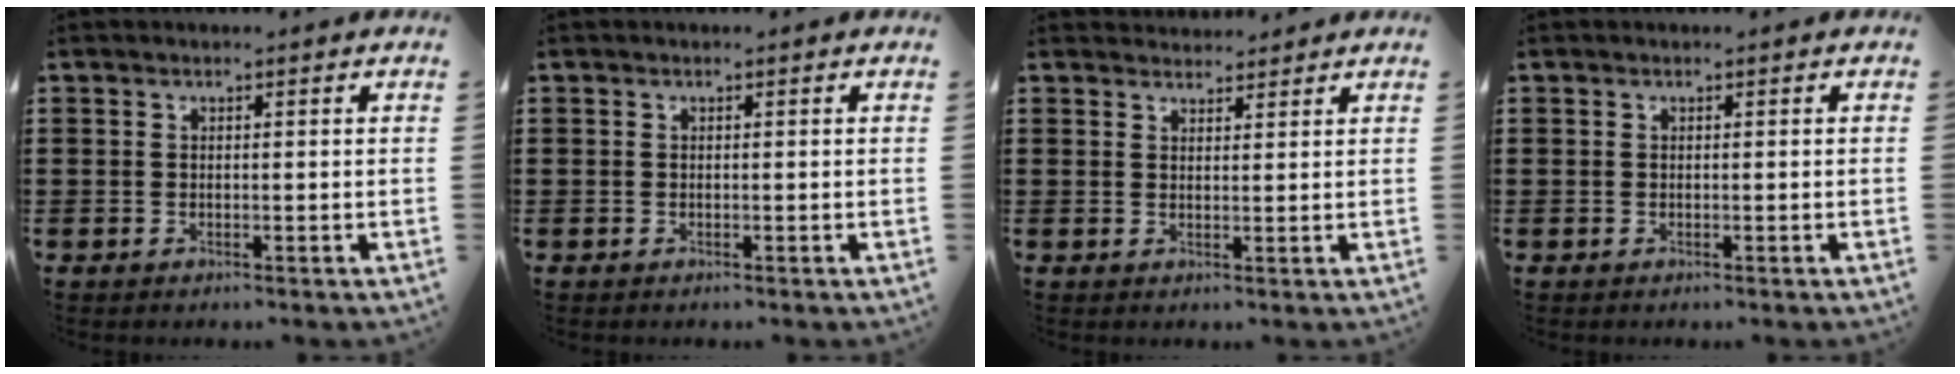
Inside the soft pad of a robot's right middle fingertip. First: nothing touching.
{"total": 0.0}
{"total": 2.2, "force": [2.1, 0.3, -0.4], "torque": [0.008, -0.005, 0.040]}
{"total": 0.0}